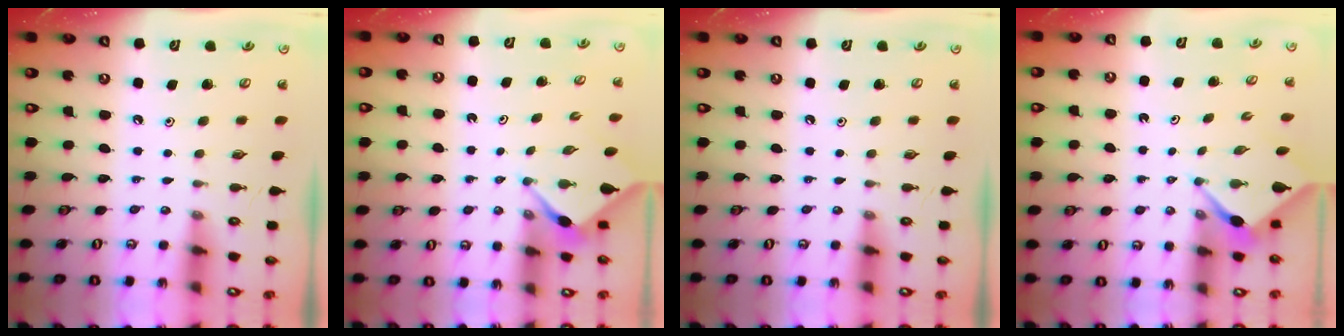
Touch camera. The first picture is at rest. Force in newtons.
{"total": 2.9, "press": 2.9, "slide": 0.4}
{"total": 0.0}
{"total": 2.5, "press": 2.5, "slide": 0.3}